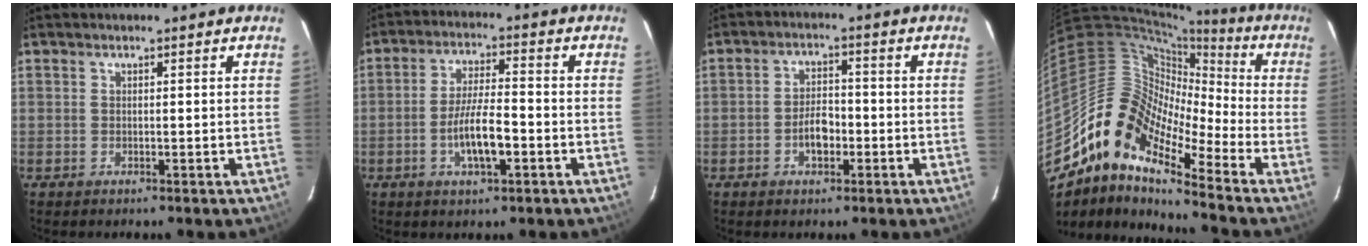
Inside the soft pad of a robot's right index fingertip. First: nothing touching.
{"total": 8.0, "force": [-2.8, 1.9, 7.2], "torque": [-0.141, -0.001, -0.049]}
{"total": 4.8, "force": [-1.9, 2.6, 3.5], "torque": [-0.068, 0.008, -0.030]}
{"total": 15.4, "force": [-10.5, 5.1, 10.1], "torque": [-0.154, 0.000, -0.218]}